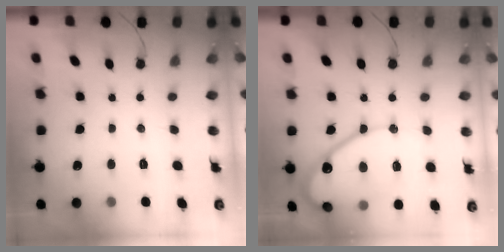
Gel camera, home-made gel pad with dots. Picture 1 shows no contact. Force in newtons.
{"total": 16.3, "press": 16.2, "slide": 1.4}